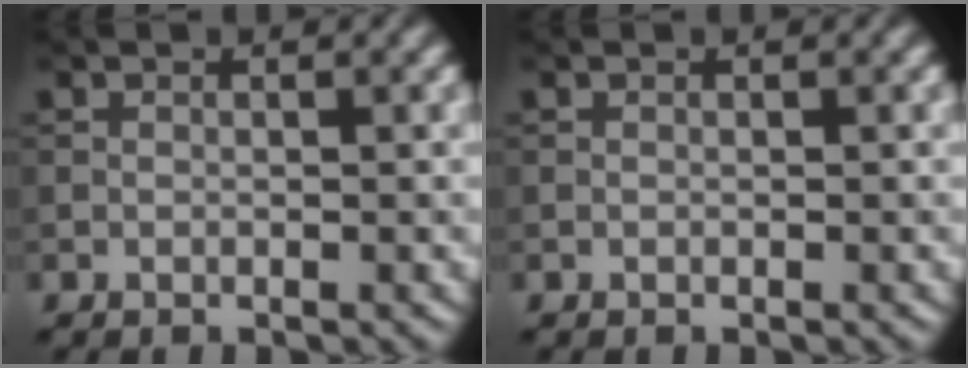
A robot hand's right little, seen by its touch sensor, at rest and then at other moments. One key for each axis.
{"total": 0.0}